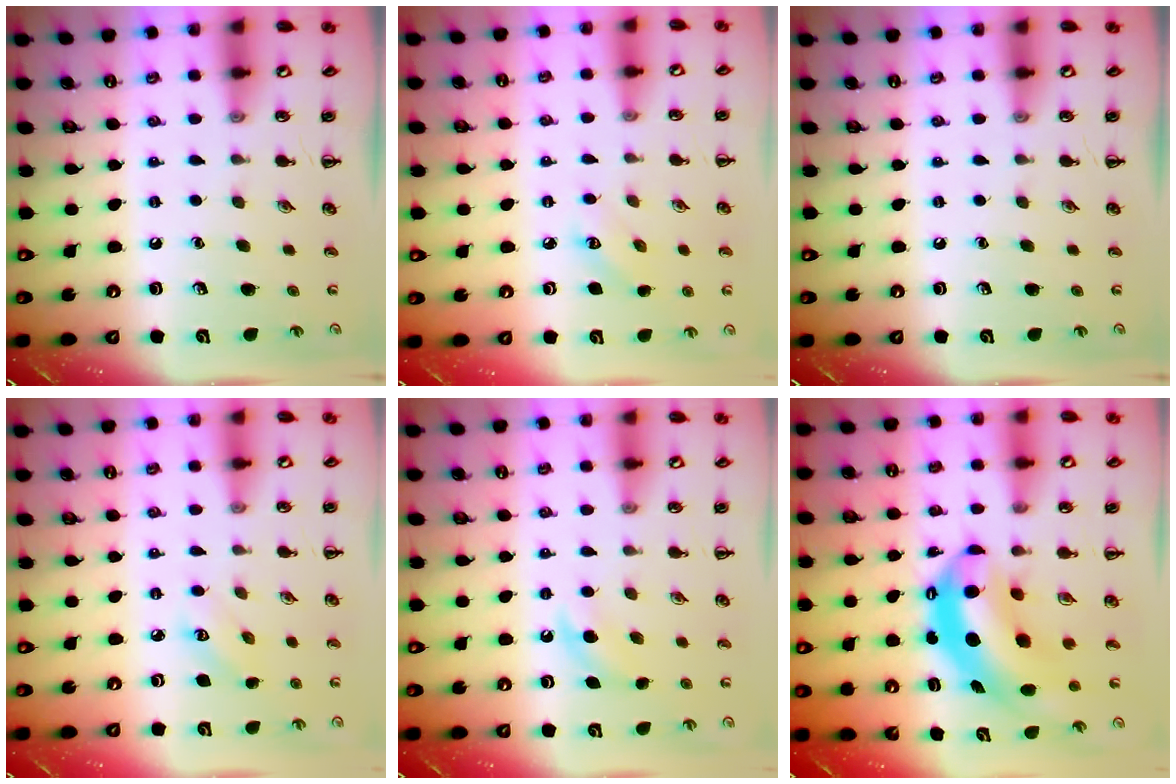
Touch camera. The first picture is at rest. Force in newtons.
{"total": 3.5, "press": 3.4, "slide": 0.9}
{"total": 0.0}
{"total": 3.2, "press": 3.1, "slide": 0.8}
{"total": 6.1, "press": 5.8, "slide": 1.8}
{"total": 7.5, "press": 7.3, "slide": 1.8}